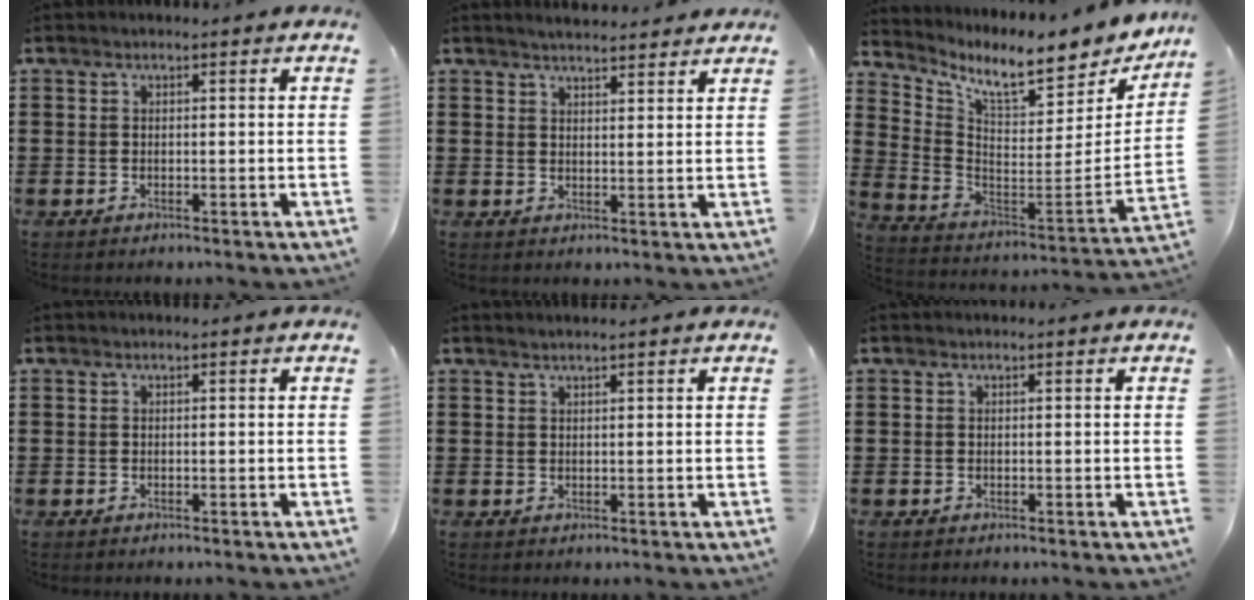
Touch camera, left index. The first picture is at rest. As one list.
[{"total": 2.8, "force": [2.8, 0.3, 0.2], "torque": [-0.011, -0.007, 0.053]}, {"total": 8.7, "force": [7.1, 1.4, 4.8], "torque": [-0.110, -0.064, 0.114]}, {"total": 0.0}, {"total": 1.1, "force": [1.0, -0.1, 0.4], "torque": [-0.007, -0.002, 0.019]}, {"total": 0.0}]